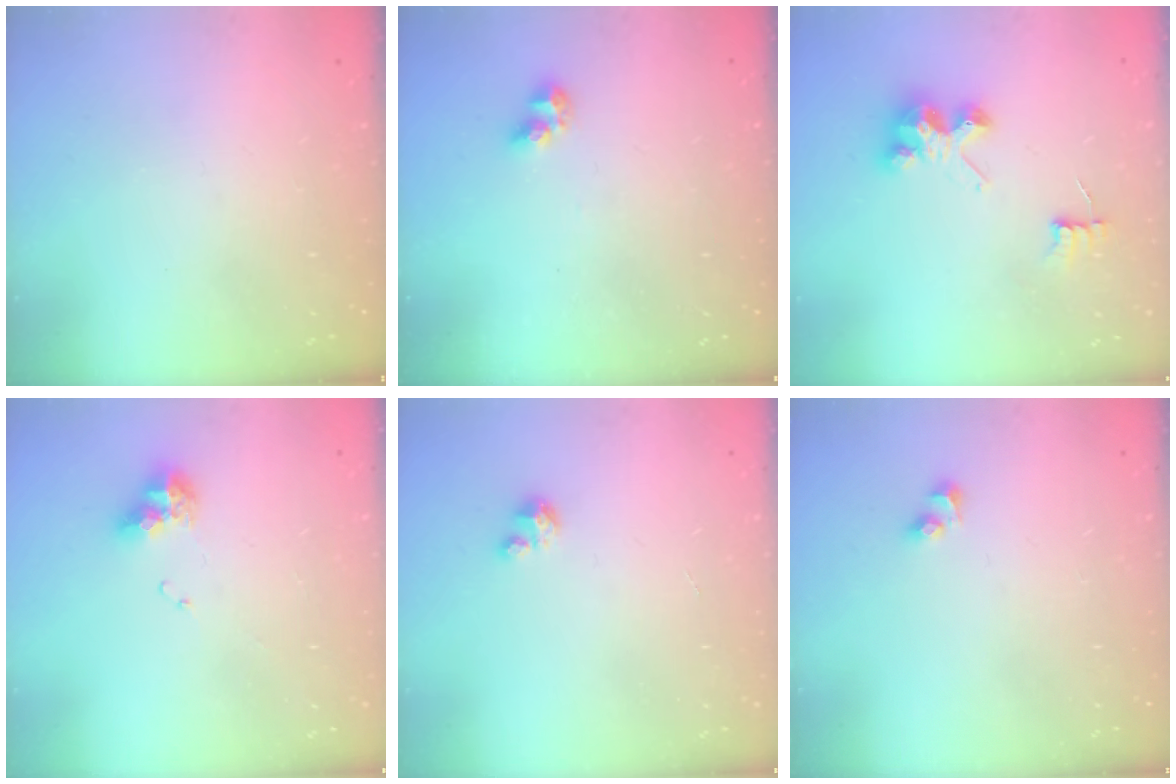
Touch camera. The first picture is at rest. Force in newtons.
{"total": 5.0, "press": 5.0, "slide": 0.1}
{"total": 6.8, "press": 6.8, "slide": 0.2}
{"total": 9.5, "press": 9.5, "slide": 1.0}
{"total": 3.3, "press": 3.3, "slide": 0.2}
{"total": 2.7, "press": 2.5, "slide": 1.2}